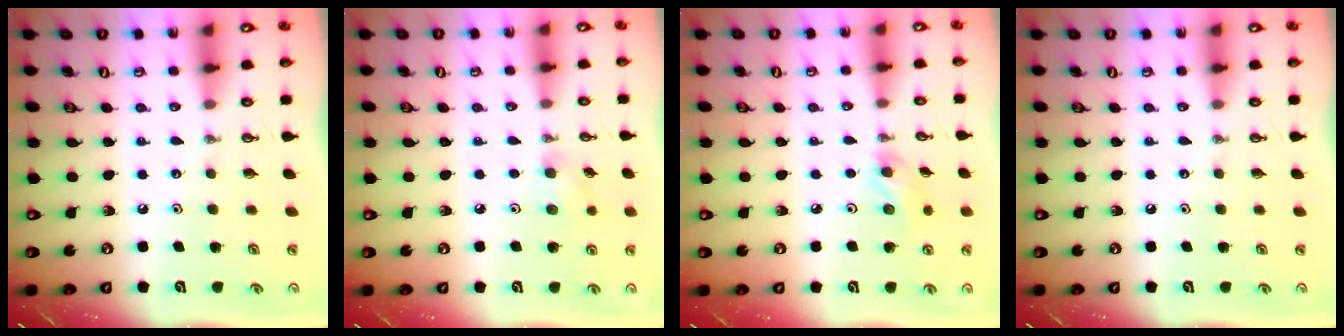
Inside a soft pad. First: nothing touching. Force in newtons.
{"total": 4.3, "press": 4.1, "slide": 1.3}
{"total": 5.4, "press": 5.3, "slide": 1.0}
{"total": 0.0}